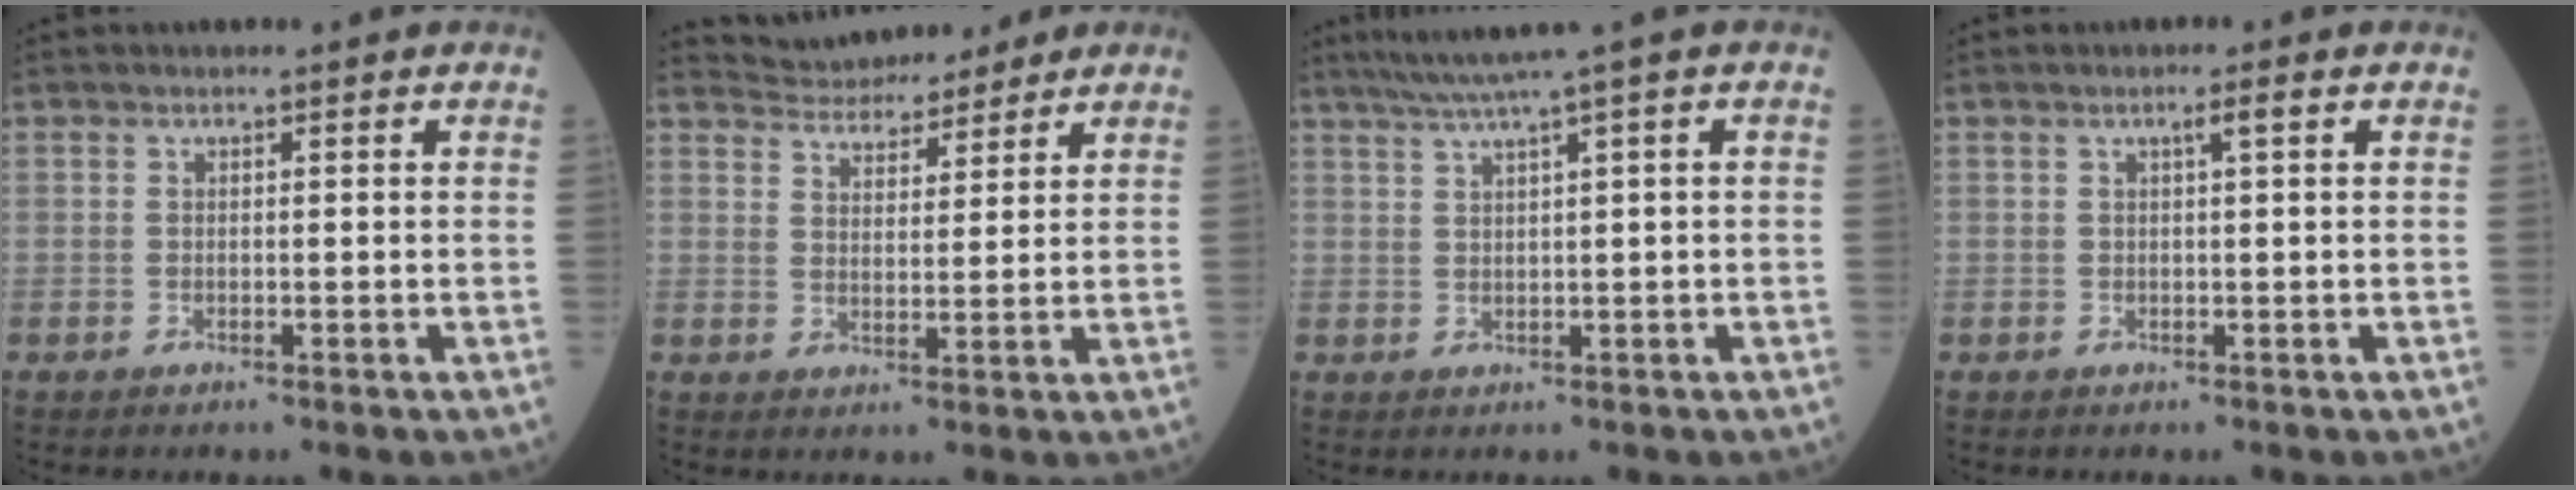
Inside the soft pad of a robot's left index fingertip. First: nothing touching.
{"total": 9.1, "force": [8.5, 2.8, 1.9], "torque": [-0.031, 0.022, 0.129]}
{"total": 5.0, "force": [3.3, -1.3, 3.5], "torque": [-0.065, 0.018, 0.062]}
{"total": 1.4, "force": [0.6, -0.1, 1.2], "torque": [-0.020, 0.001, 0.009]}